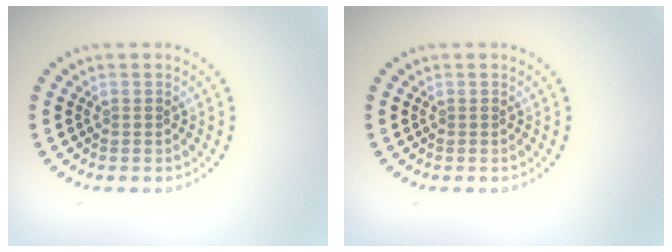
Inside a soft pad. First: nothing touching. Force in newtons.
{"total": 0.0}